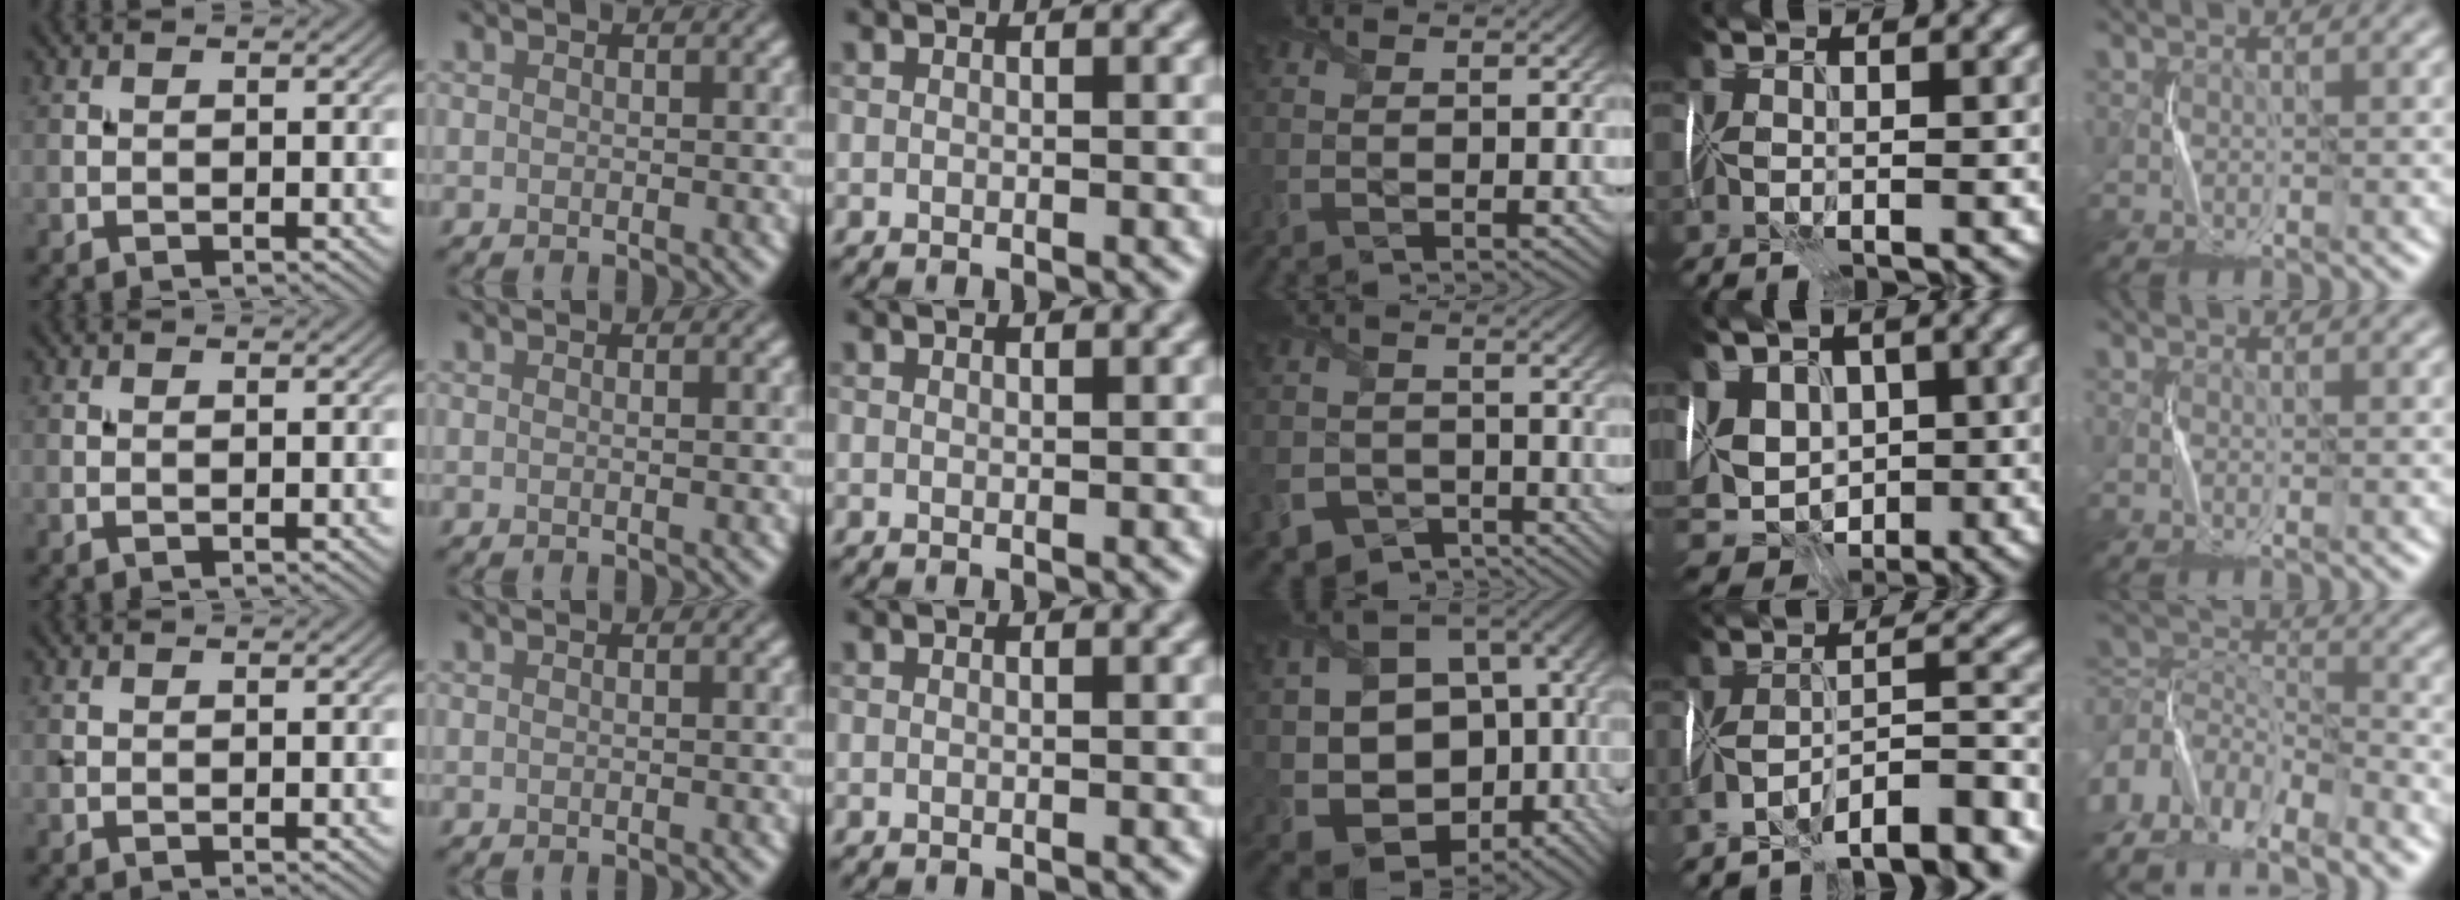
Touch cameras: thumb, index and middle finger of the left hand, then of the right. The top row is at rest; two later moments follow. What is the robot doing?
{"motion": "fold", "object": "memory foam"}